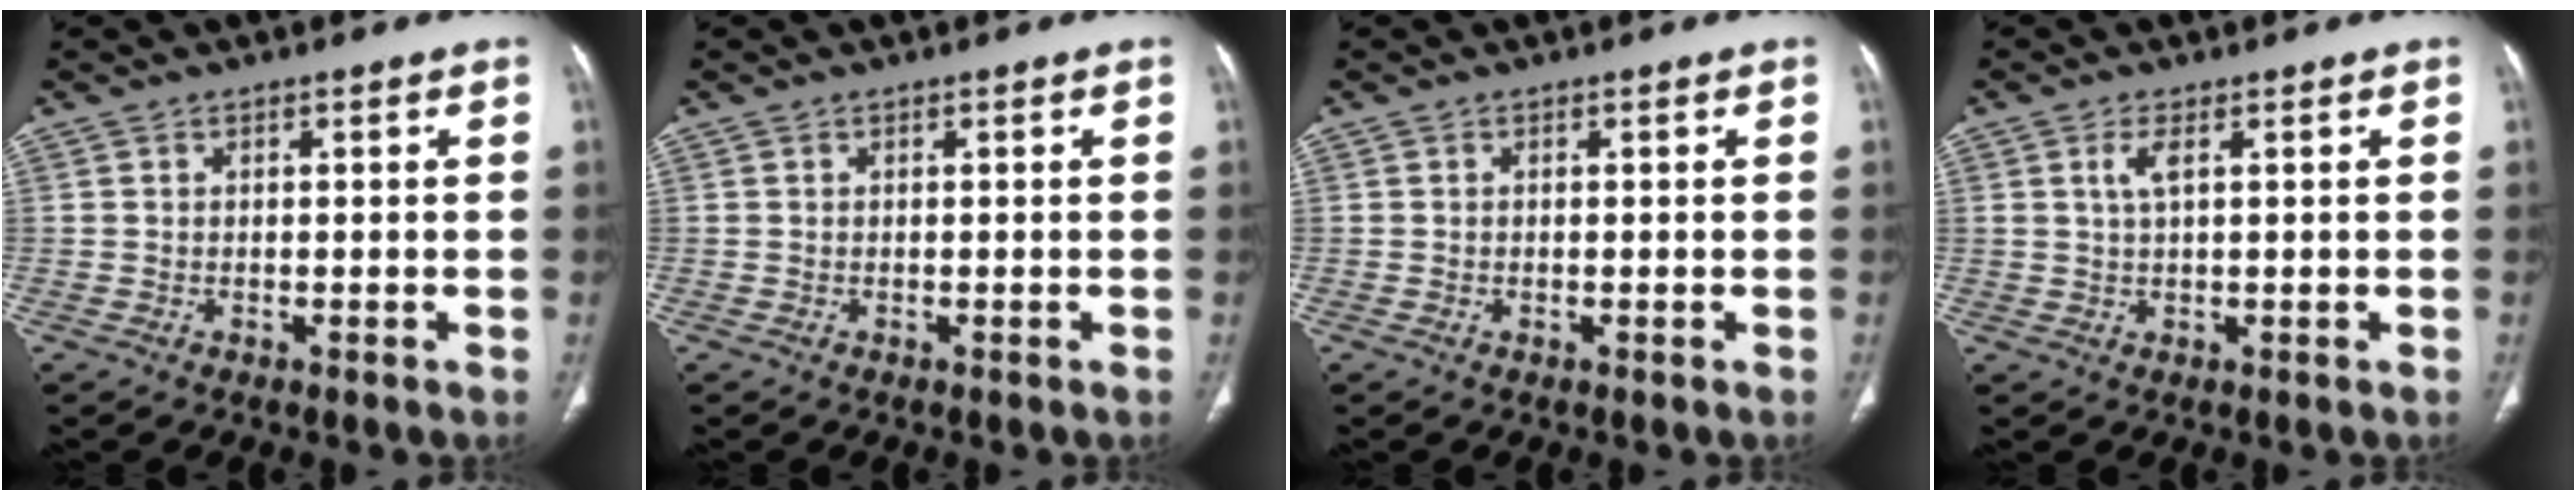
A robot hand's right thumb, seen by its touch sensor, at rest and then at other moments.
{"total": 0.0}
{"total": 0.0}
{"total": 2.6, "force": [1.0, 0.9, 2.2], "torque": [-0.052, 0.001, 0.025]}